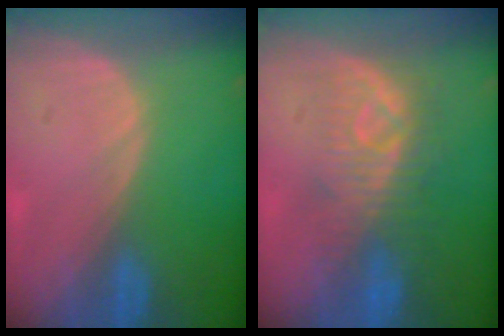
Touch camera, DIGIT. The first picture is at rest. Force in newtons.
{"total": 8.0, "press": 7.9, "slide": 1.7}